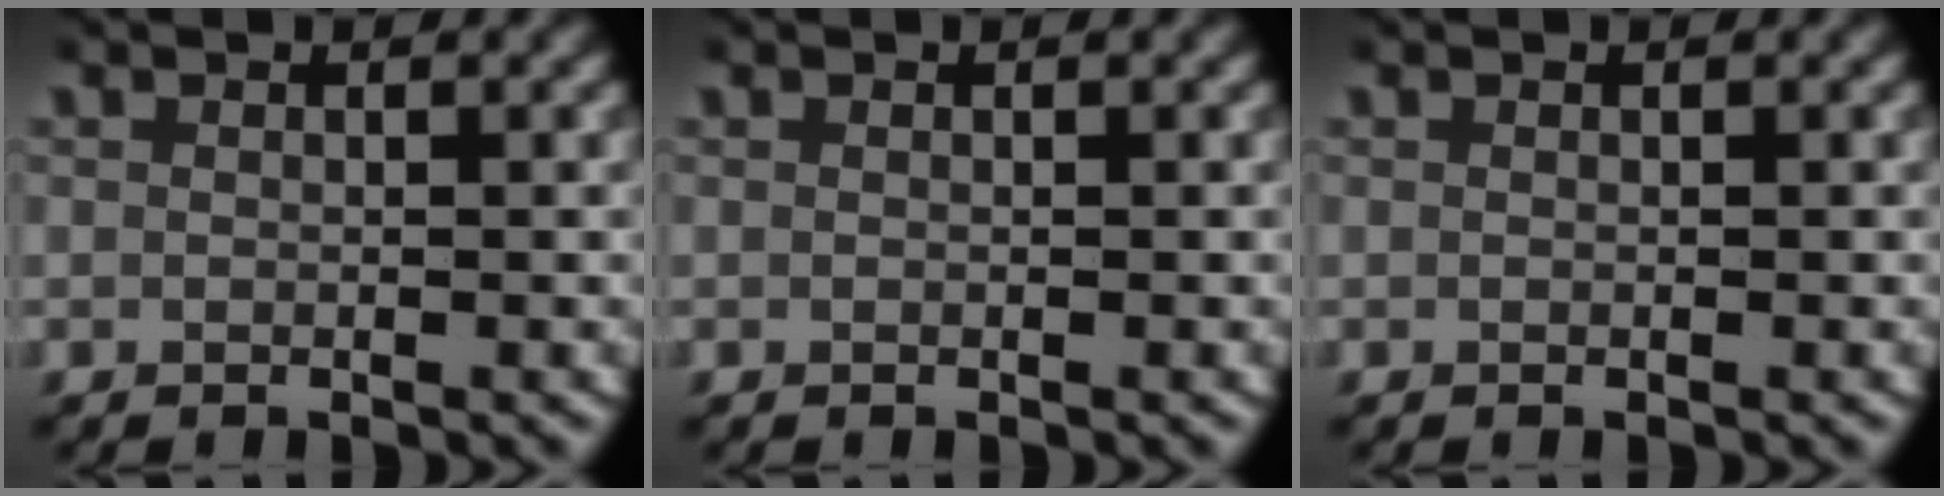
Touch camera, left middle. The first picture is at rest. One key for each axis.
{"total": 0.0}
{"total": 0.0}